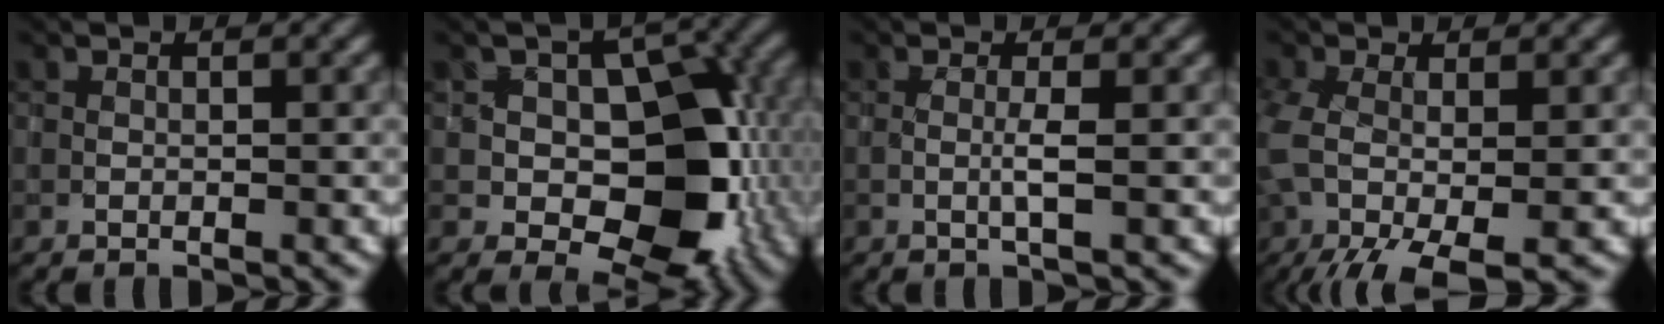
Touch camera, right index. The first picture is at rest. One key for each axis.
{"total": 10.0, "fx": -1.4, "fy": 6.7, "fz": 7.2, "tx": -0.076, "ty": 0.013, "tz": -0.024}
{"total": 1.4, "fx": -0.1, "fy": -0.1, "fz": 1.4, "tx": -0.030, "ty": -0.002, "tz": -0.004}
{"total": 10.3, "fx": -3.4, "fy": 4.9, "fz": 8.3, "tx": -0.204, "ty": -0.033, "tz": -0.044}